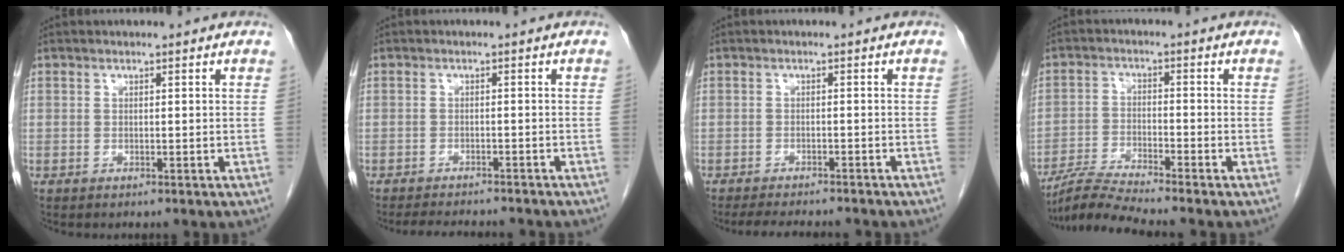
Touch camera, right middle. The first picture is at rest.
{"total": 8.2, "force": [-7.5, 1.3, 2.9], "torque": [-0.043, -0.009, -0.098]}
{"total": 9.2, "force": [-8.3, 1.5, 3.8], "torque": [-0.054, -0.013, -0.108]}
{"total": 6.5, "force": [-5.9, -1.7, 2.1], "torque": [-0.048, -0.021, -0.114]}